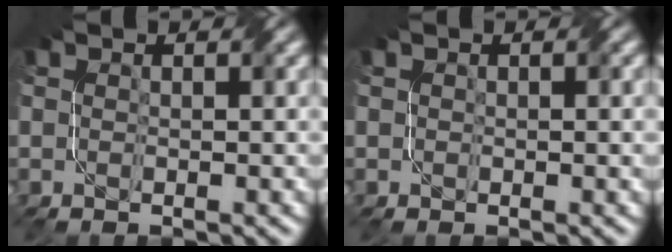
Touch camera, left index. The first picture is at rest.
{"total": 0.9, "force": [0.4, 0.5, 0.6], "torque": [-0.007, 0.000, 0.007]}